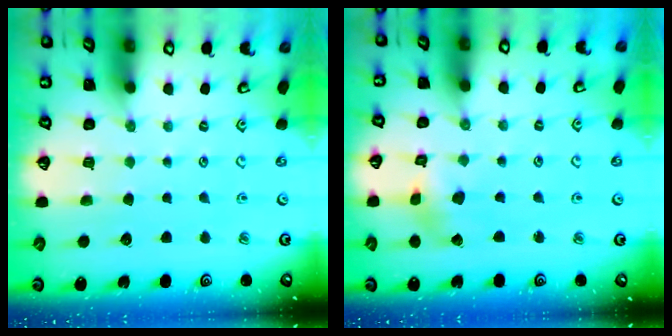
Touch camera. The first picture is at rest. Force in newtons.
{"total": 2.8, "press": 2.7, "slide": 0.4}